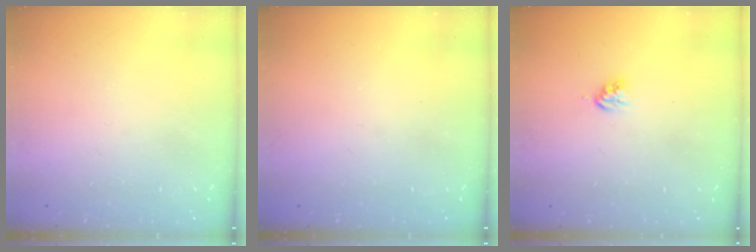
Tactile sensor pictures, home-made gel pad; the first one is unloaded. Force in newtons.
{"total": 0.0}
{"total": 4.1, "press": 4.0, "slide": 0.3}